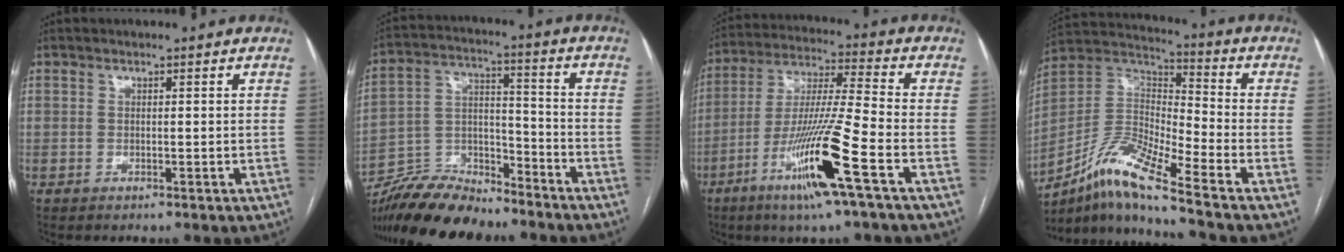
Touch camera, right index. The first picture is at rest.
{"total": 13.3, "force": [-12.1, 2.4, 4.8], "torque": [-0.086, 0.008, -0.226]}
{"total": 15.6, "force": [-7.0, -0.8, 13.9], "torque": [-0.278, -0.020, -0.132]}
{"total": 12.9, "force": [-9.0, 0.4, 9.3], "torque": [-0.195, 0.003, -0.169]}